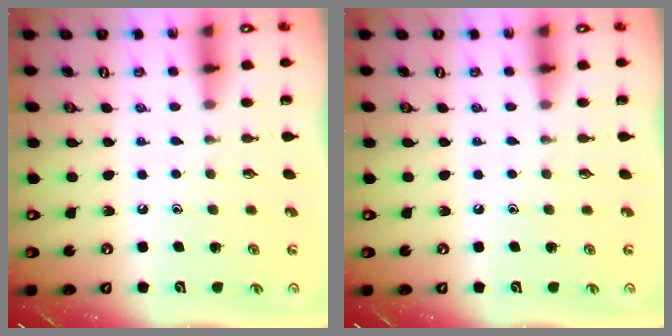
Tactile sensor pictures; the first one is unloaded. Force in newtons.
{"total": 0.0}